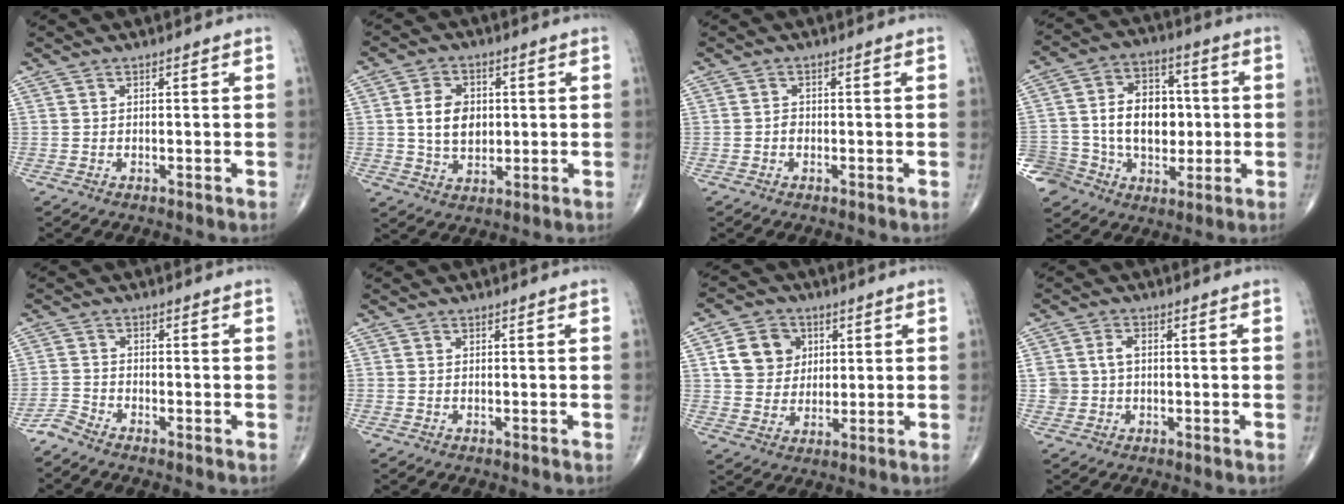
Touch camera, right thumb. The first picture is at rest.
{"total": 8.0, "force": [0.8, 5.9, 5.4], "torque": [-0.074, -0.003, 0.016]}
{"total": 1.1, "force": [-0.4, 0.9, 0.5], "torque": [-0.002, 0.004, -0.009]}
{"total": 19.2, "force": [-1.6, 15.0, 11.9], "torque": [-0.185, 0.042, -0.011]}
{"total": 2.4, "force": [-2.4, 0.2, 0.5], "torque": [-0.017, -0.004, -0.058]}
{"total": 0.0}
{"total": 9.7, "force": [2.7, 8.3, 4.2], "torque": [-0.041, -0.005, 0.048]}
{"total": 3.9, "force": [0.3, 3.0, 2.4], "torque": [-0.040, 0.008, 0.008]}